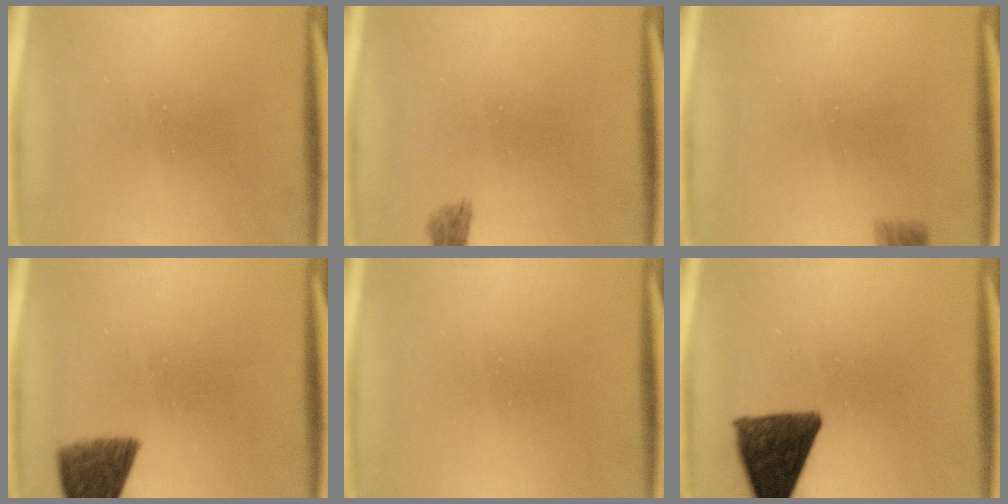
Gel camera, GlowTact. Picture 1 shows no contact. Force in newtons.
{"total": 1.6}
{"total": 2.1}
{"total": 7.4}
{"total": 1.6}
{"total": 10.7}